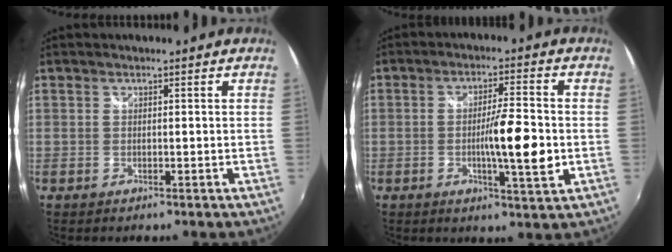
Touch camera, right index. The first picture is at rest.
{"total": 8.8, "force": [-1.6, 0.9, 8.6], "torque": [-0.139, -0.008, -0.025]}